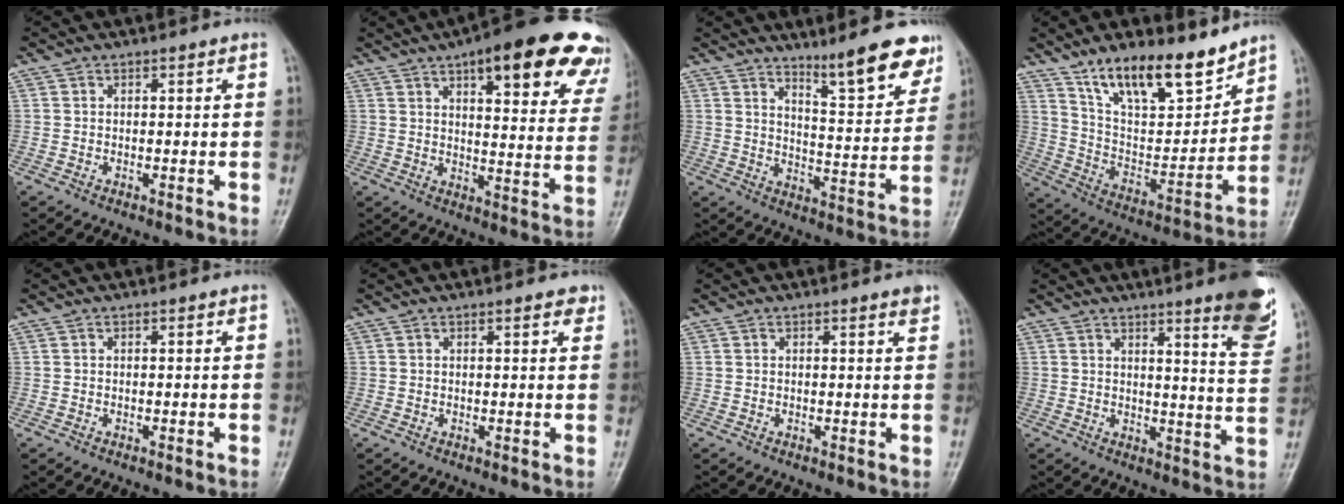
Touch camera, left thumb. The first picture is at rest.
{"total": 24.5, "force": [15.3, 7.8, 17.5], "torque": [-0.189, -0.037, 0.183]}
{"total": 12.2, "force": [9.1, 2.4, 7.9], "torque": [-0.081, -0.065, 0.136]}
{"total": 17.3, "force": [12.8, 5.8, 10.0], "torque": [-0.123, -0.080, 0.231]}
{"total": 0.0}
{"total": 2.0, "force": [1.4, 0.7, 1.3], "torque": [-0.007, -0.003, 0.014]}
{"total": 1.3, "force": [0.9, 0.0, 0.9], "torque": [-0.010, -0.005, 0.011]}
{"total": 11.7, "force": [7.3, 1.3, 9.0], "torque": [-0.099, -0.049, 0.089]}